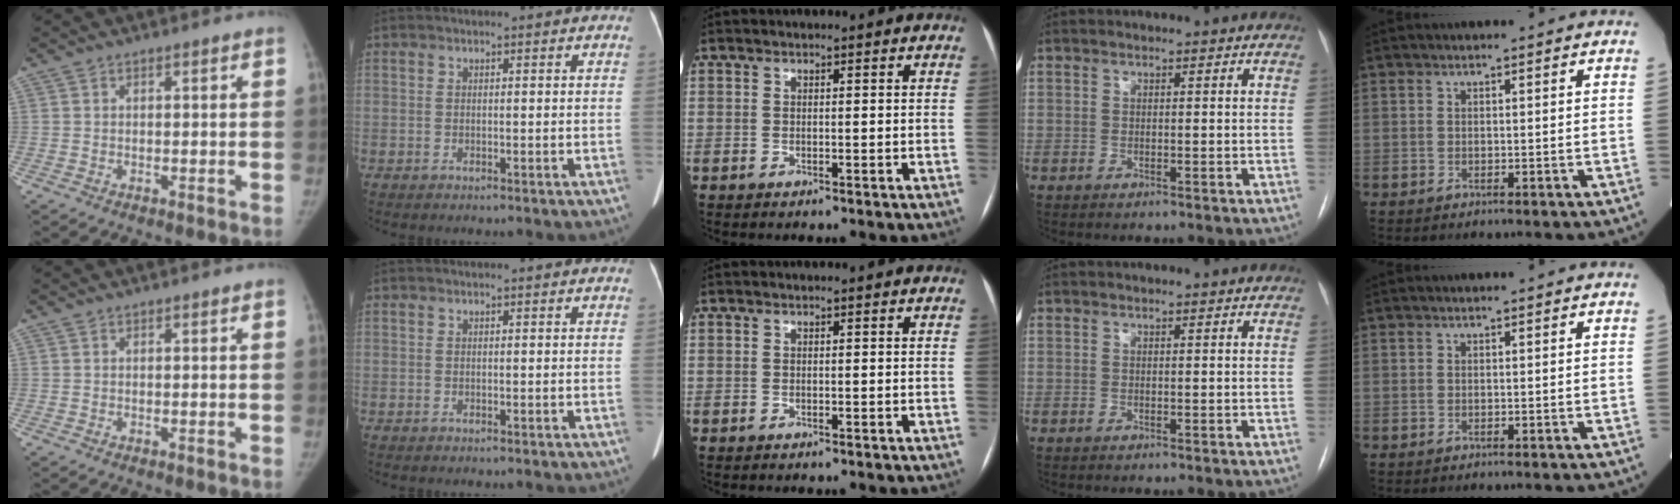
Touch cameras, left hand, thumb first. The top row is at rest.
{}